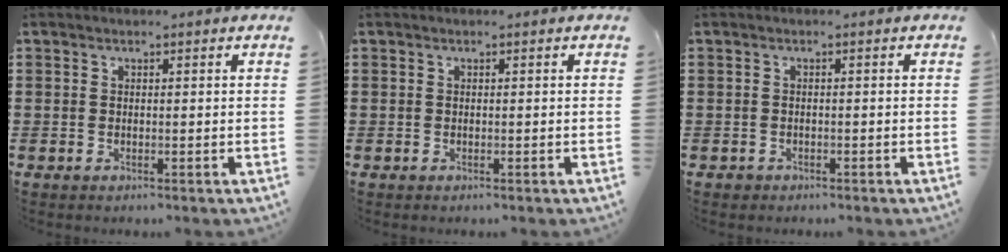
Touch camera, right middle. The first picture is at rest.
{"total": 0.0}
{"total": 0.5, "force": [-0.4, 0.3, 0.0], "torque": [-0.002, 0.001, -0.009]}